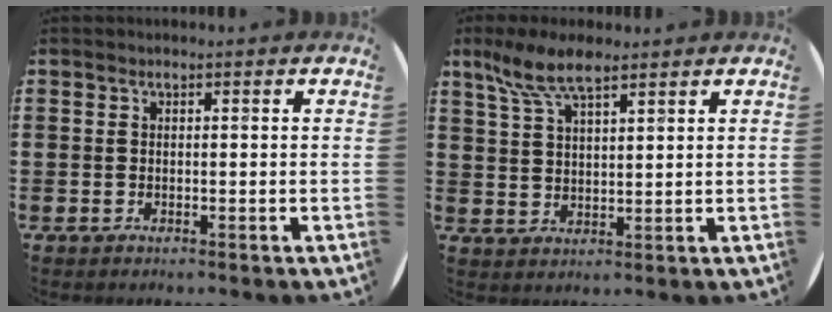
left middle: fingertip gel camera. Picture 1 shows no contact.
{"total": 6.9, "force": [5.1, 2.0, 4.2], "torque": [-0.095, -0.002, 0.093]}